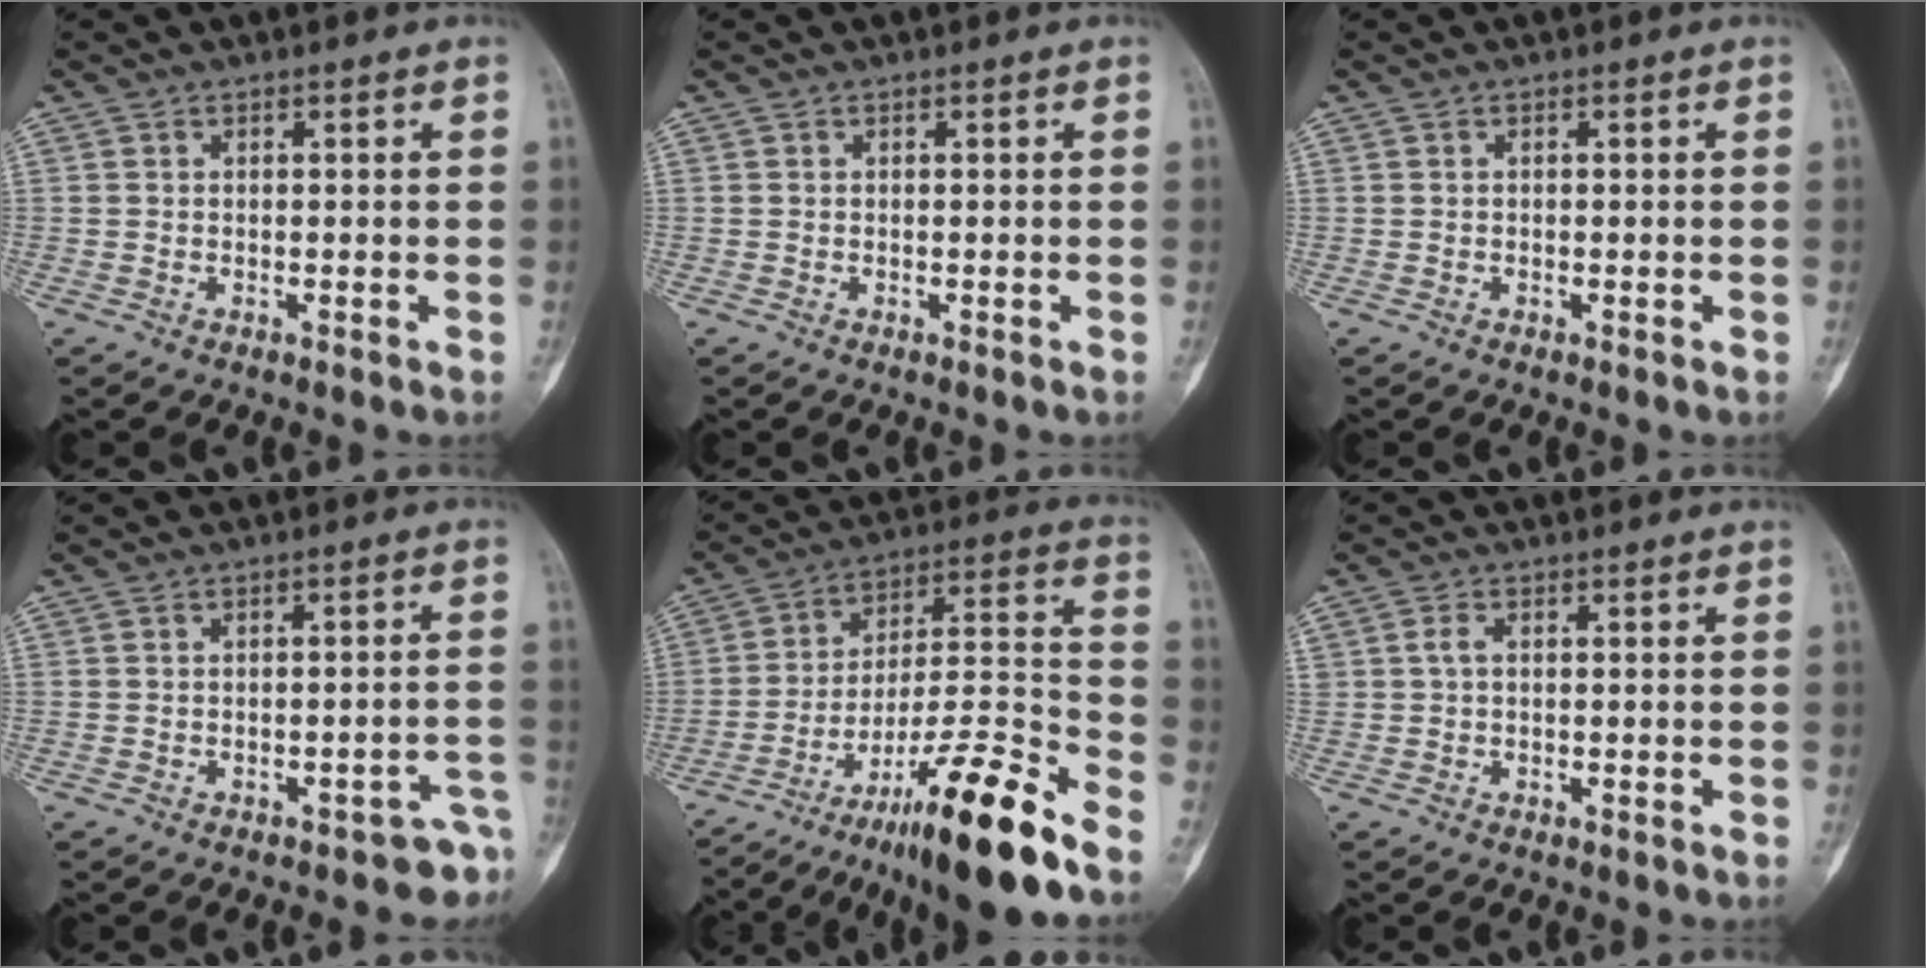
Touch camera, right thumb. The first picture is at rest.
{"total": 0.0}
{"total": 0.0}
{"total": 5.0, "force": [-3.4, 2.4, 2.8], "torque": [-0.015, 0.036, -0.039]}
{"total": 20.4, "force": [-14.2, 2.1, 14.5], "torque": [-0.237, 0.079, -0.232]}
{"total": 1.4, "force": [0.2, 0.9, 1.1], "torque": [-0.021, 0.002, 0.002]}